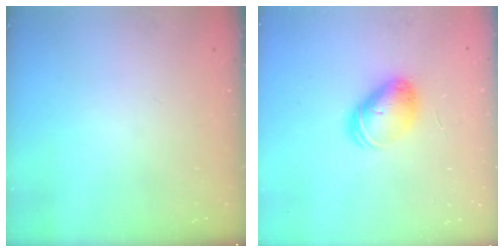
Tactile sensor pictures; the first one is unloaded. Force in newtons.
{"total": 8.2, "press": 8.2, "slide": 0.4}